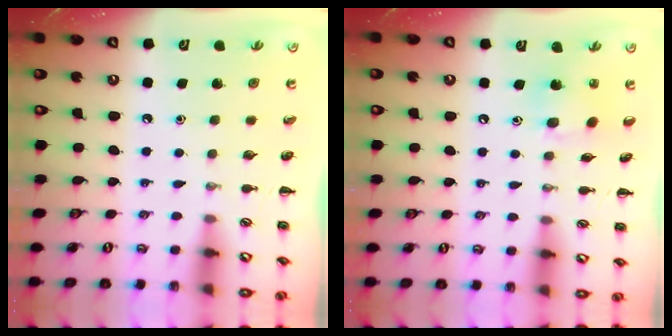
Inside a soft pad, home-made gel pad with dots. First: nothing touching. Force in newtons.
{"total": 9.0, "press": 8.8, "slide": 2.1}